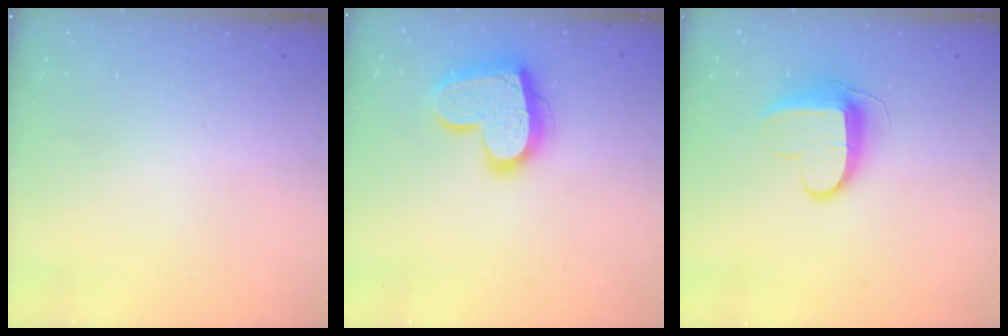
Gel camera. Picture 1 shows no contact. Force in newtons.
{"total": 17.0, "press": 16.9, "slide": 1.4}
{"total": 9.7, "press": 9.7, "slide": 0.9}